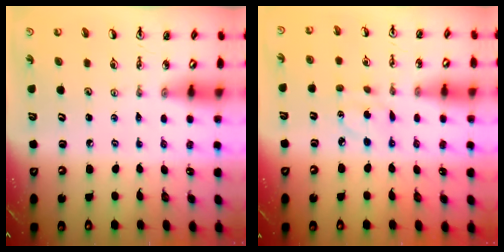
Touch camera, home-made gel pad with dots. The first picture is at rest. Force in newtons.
{"total": 3.3, "press": 3.3, "slide": 0.5}